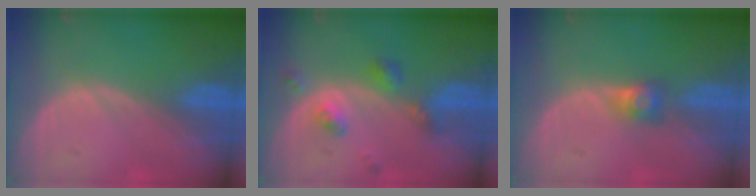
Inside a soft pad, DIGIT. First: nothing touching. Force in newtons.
{"total": 5.1, "press": 4.4, "slide": 2.5}
{"total": 2.6, "press": 2.4, "slide": 1.0}